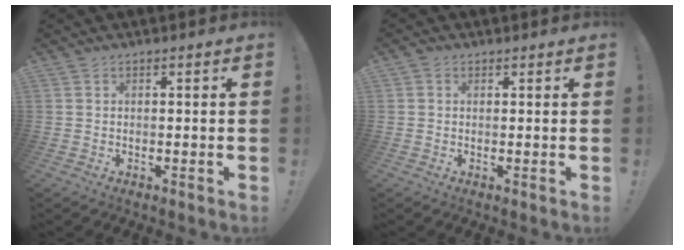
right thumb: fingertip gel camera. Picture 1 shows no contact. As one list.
[{"total": 0.8, "force": [0.4, 0.6, 0.2], "torque": [0.003, -0.001, 0.007]}]